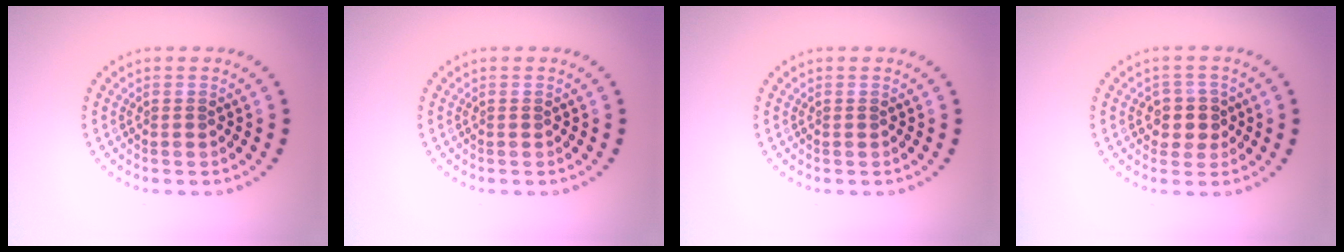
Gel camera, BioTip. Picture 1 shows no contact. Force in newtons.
{"total": 0.0}
{"total": 0.0}
{"total": 2.6, "press": 2.3, "slide": 1.1}